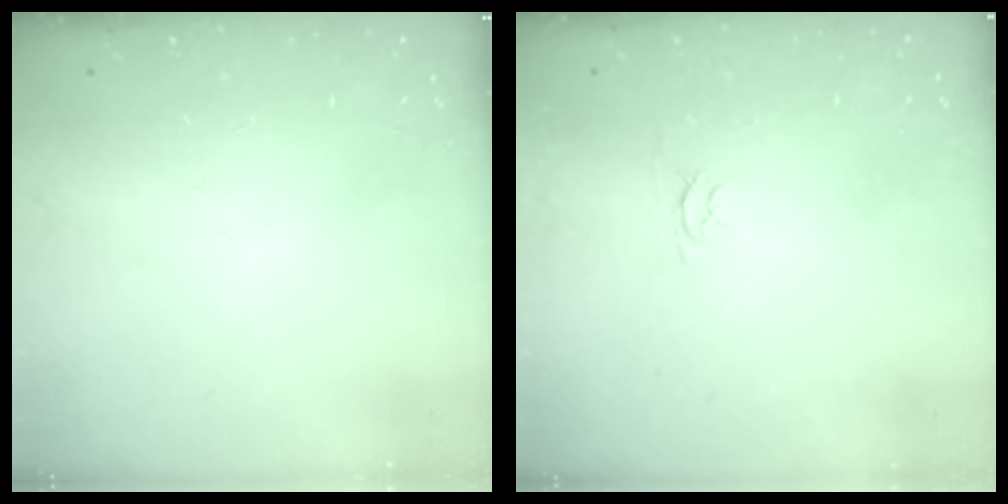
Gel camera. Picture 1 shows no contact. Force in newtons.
{"total": 2.4, "press": 2.4, "slide": 0.3}